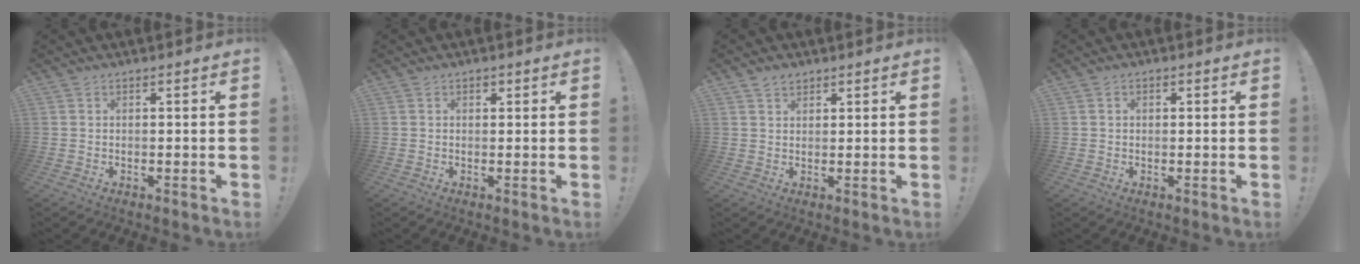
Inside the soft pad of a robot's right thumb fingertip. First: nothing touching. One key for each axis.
{"total": 1.3, "fx": 0.6, "fy": 1.0, "fz": 0.4, "tx": -0.002, "ty": 0.000, "tz": 0.009}
{"total": 2.6, "fx": 2.0, "fy": 1.6, "fz": 0.6, "tx": 0.001, "ty": -0.011, "tz": 0.034}
{"total": 1.0, "fx": 0.1, "fy": 0.9, "fz": 0.5, "tx": -0.001, "ty": 0.000, "tz": 0.000}